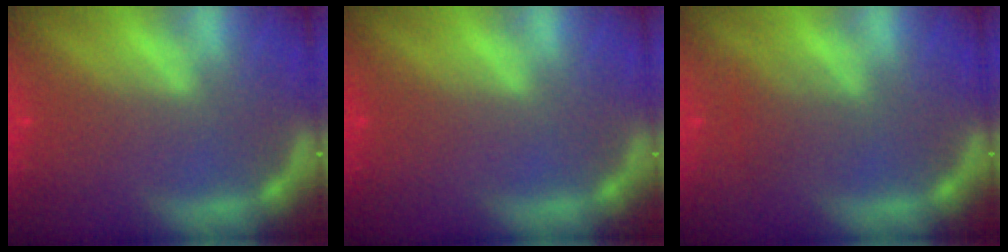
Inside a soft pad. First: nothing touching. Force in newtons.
{"total": 0.0}
{"total": 2.0}